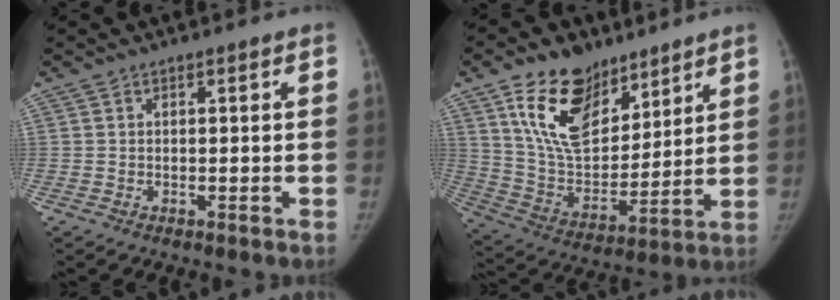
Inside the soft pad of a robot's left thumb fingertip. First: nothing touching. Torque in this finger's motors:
{"motor_torque": [0.31, 0.37, 1.58, -1.18, 0.15]}